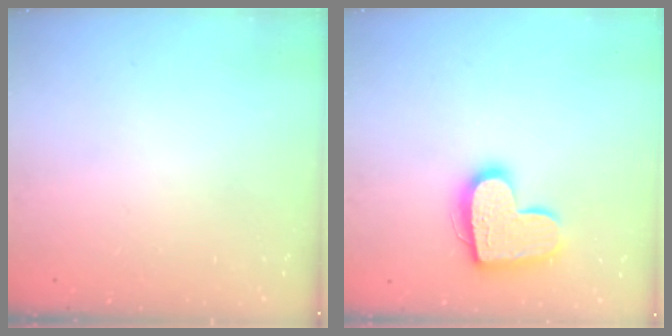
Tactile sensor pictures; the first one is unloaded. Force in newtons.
{"total": 16.4, "press": 16.4, "slide": 1.2}